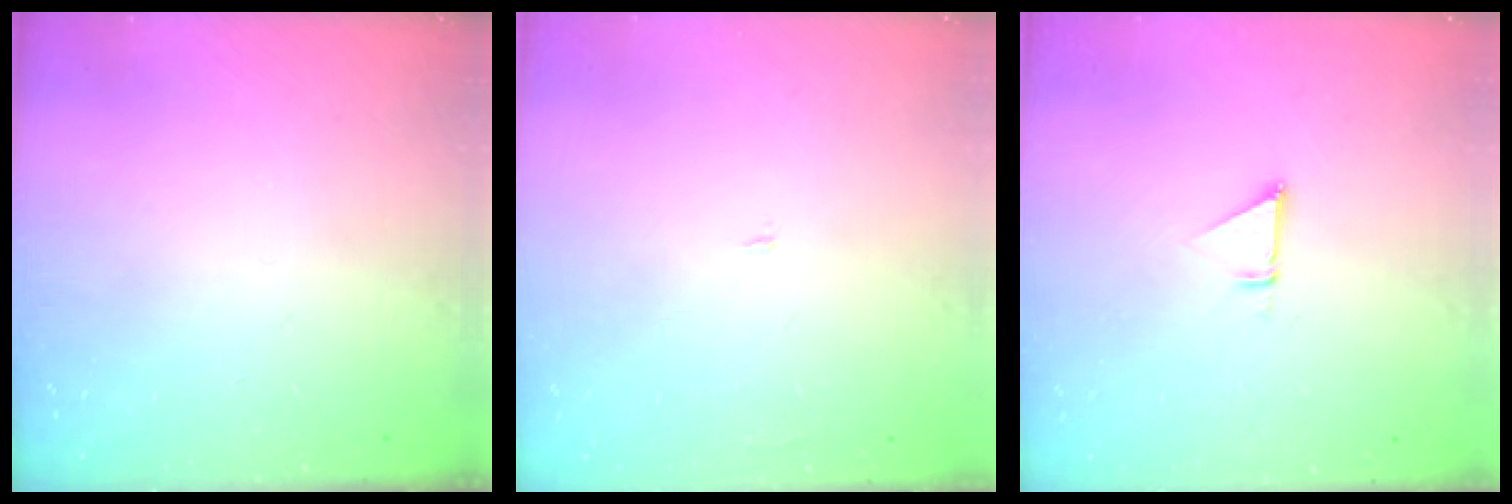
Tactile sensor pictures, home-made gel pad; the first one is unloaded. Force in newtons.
{"total": 1.2, "press": 1.2, "slide": 0.1}
{"total": 1.4, "press": 1.4, "slide": 0.0}